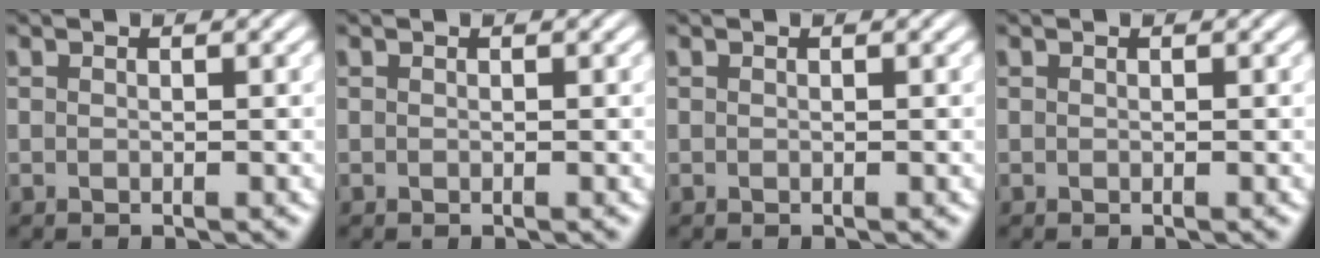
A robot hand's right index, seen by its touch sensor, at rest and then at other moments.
{"total": 0.0}
{"total": 0.0}
{"total": 0.0}